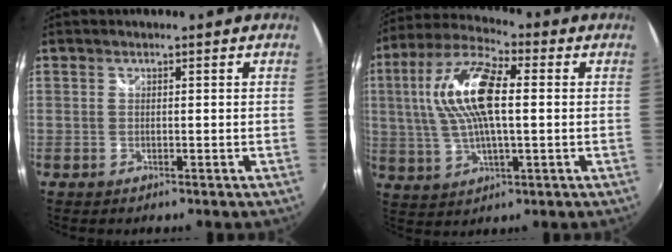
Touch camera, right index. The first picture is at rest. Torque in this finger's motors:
{"motor_torque": [0.90, -0.08, 0.95, 0.21]}